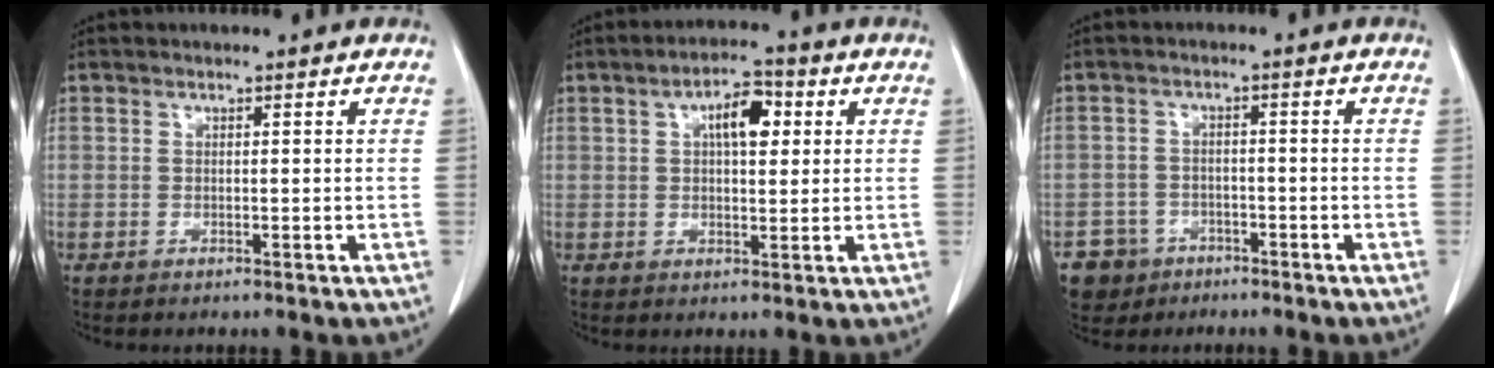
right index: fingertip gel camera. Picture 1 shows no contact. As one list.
[{"total": 6.2, "force": [1.8, 2.5, 5.4], "torque": [-0.087, 0.013, 0.028]}, {"total": 5.8, "force": [-3.7, 4.5, 0.3], "torque": [-0.005, 0.007, -0.061]}]